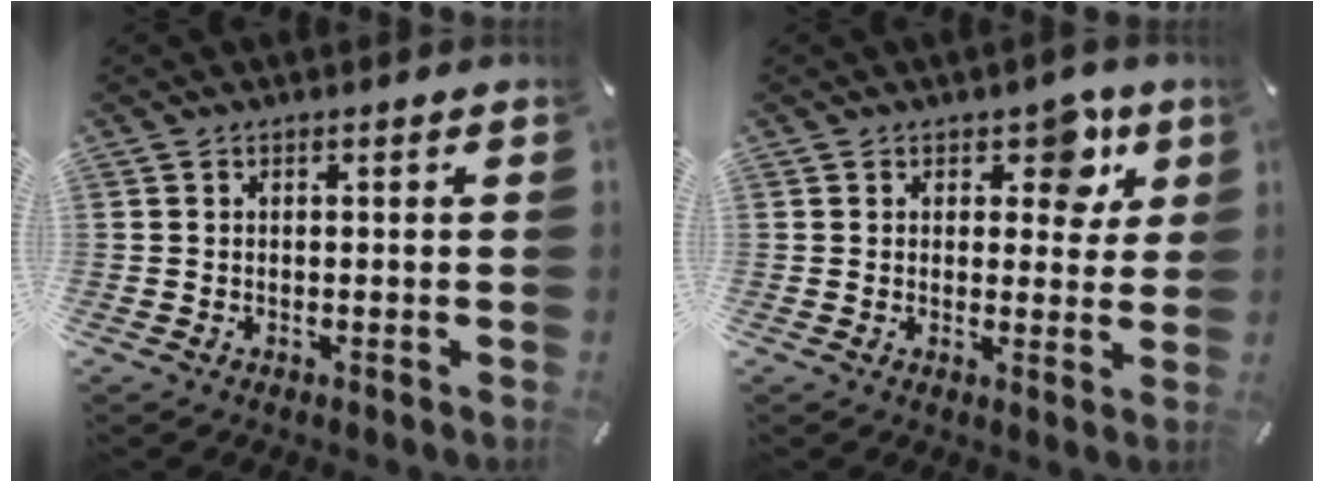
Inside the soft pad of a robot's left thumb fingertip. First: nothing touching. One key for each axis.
{"total": 7.8, "fx": 3.9, "fy": 5.0, "fz": 4.6, "tx": -0.032, "ty": -0.019, "tz": 0.057}